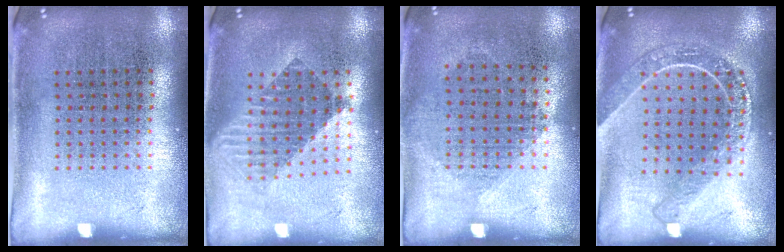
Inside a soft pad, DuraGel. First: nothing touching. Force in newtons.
{"total": 1.7, "press": 1.4, "slide": 0.9}
{"total": 1.0, "press": 0.9, "slide": 0.4}
{"total": 1.9, "press": 1.7, "slide": 0.8}